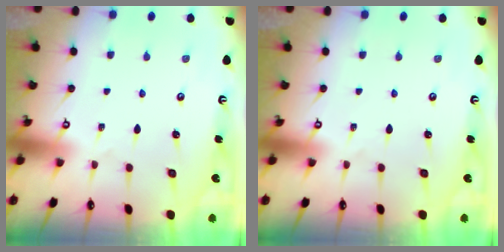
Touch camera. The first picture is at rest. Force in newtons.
{"total": 0.0}